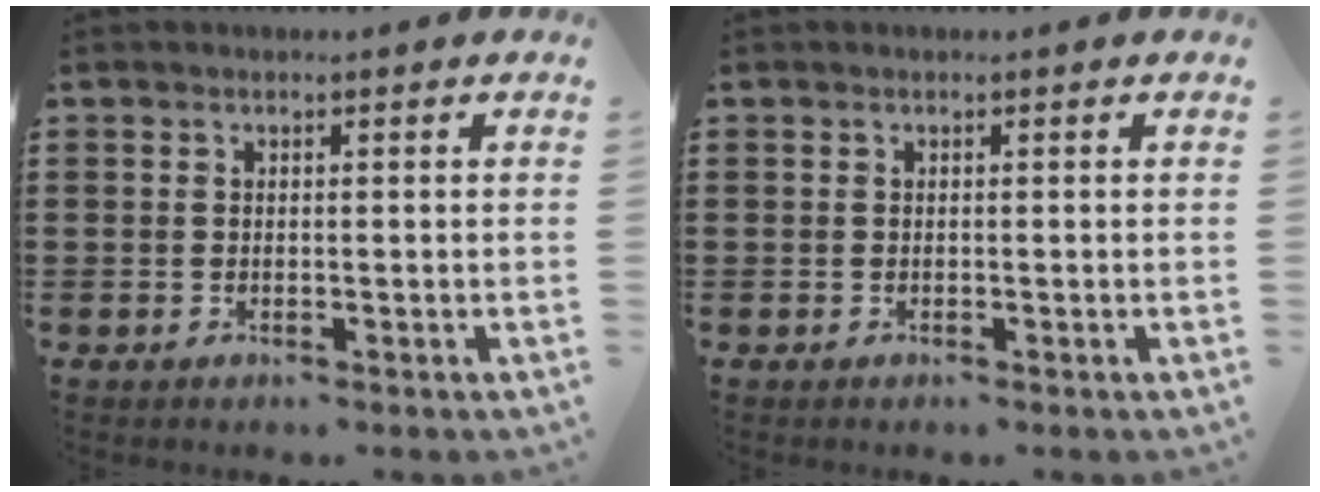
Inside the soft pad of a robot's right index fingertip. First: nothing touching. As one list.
[{"total": 0.0}]